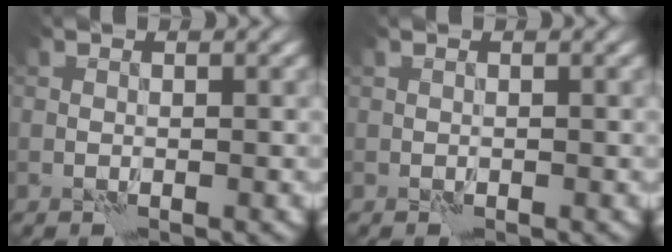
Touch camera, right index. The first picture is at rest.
{"total": 0.0}